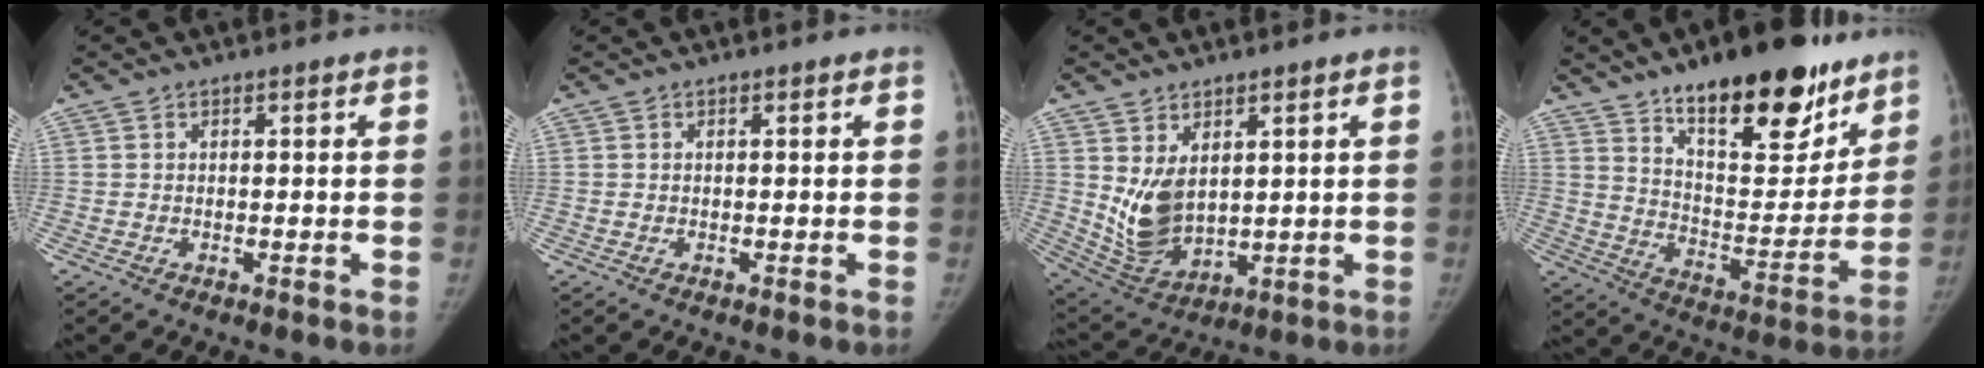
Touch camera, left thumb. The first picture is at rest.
{"total": 0.0}
{"total": 9.3, "force": [2.5, 5.9, 6.8], "torque": [-0.112, -0.029, 0.074]}
{"total": 24.4, "force": [16.3, 9.5, 15.4], "torque": [-0.175, -0.081, 0.251]}